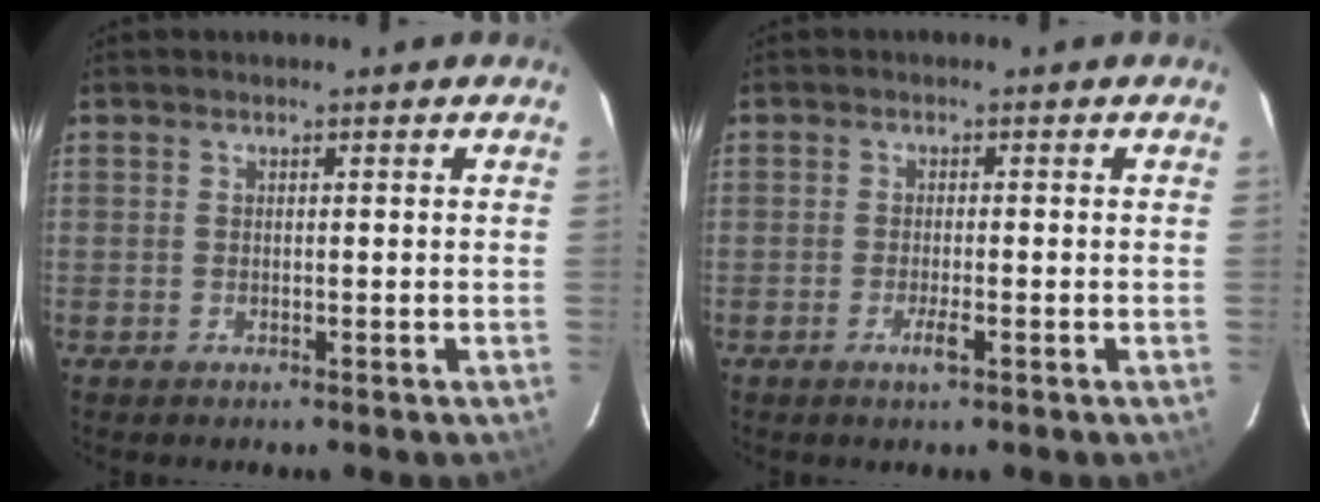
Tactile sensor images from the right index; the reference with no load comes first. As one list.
[{"total": 2.2, "force": [-1.1, 0.2, 1.9], "torque": [-0.038, -0.003, -0.022]}]